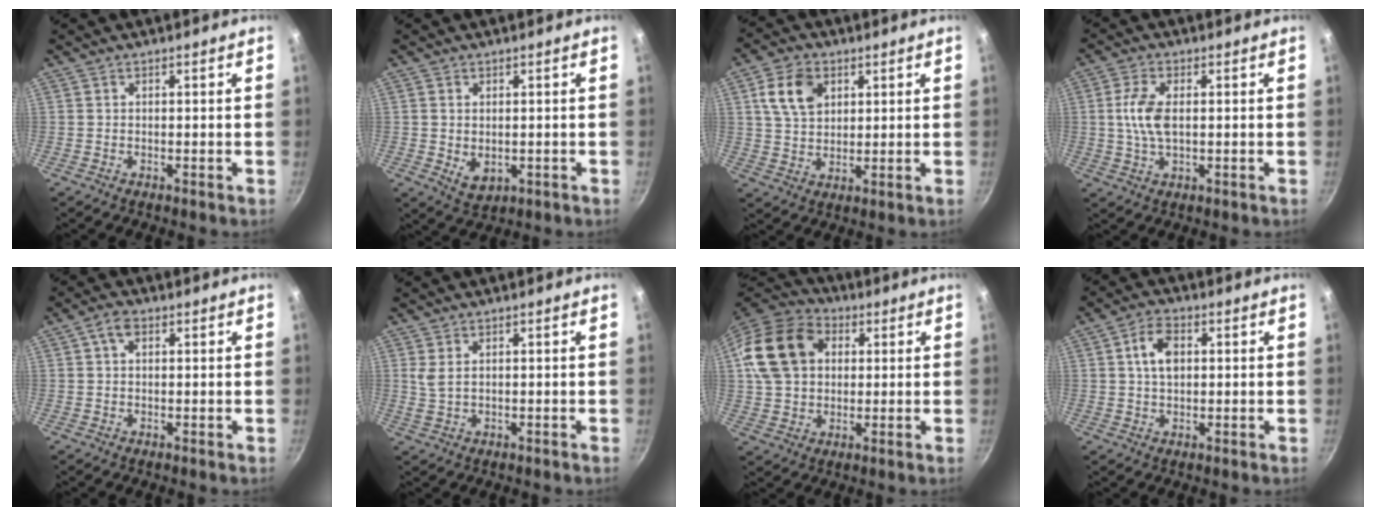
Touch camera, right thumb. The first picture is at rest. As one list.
[{"total": 4.3, "force": [-0.1, 3.0, 3.1], "torque": [-0.049, -0.011, 0.007]}, {"total": 9.1, "force": [3.3, 6.3, 5.7], "torque": [-0.089, -0.003, 0.060]}, {"total": 6.7, "force": [0.7, 3.4, 5.8], "torque": [-0.120, 0.003, 0.010]}, {"total": 3.1, "force": [1.1, 1.9, 2.1], "torque": [-0.030, 0.001, 0.013]}, {"total": 2.6, "force": [0.6, 1.4, 2.1], "torque": [-0.042, -0.001, 0.016]}, {"total": 17.5, "force": [3.8, 13.4, 10.6], "torque": [-0.187, 0.026, 0.057]}, {"total": 6.0, "force": [1.3, 3.8, 4.5], "torque": [-0.067, 0.008, 0.019]}]